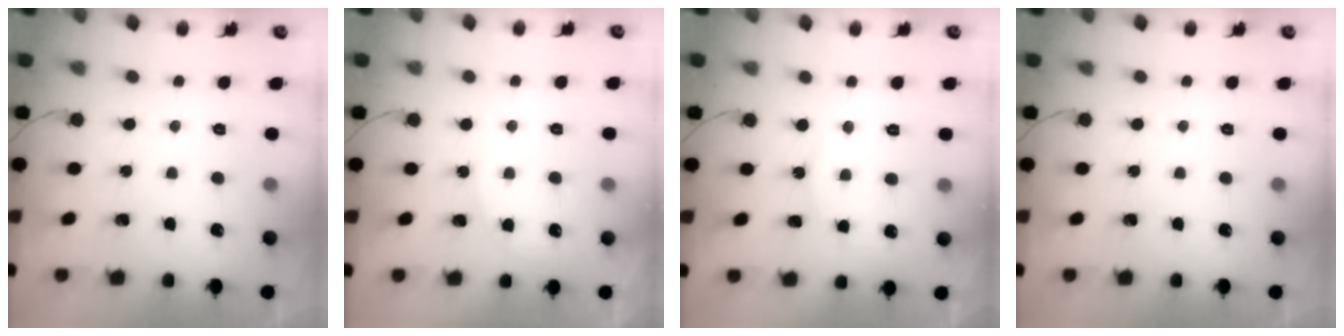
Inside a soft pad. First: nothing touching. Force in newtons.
{"total": 2.8, "press": 2.8, "slide": 0.4}
{"total": 6.3, "press": 6.3, "slide": 0.6}
{"total": 0.0}